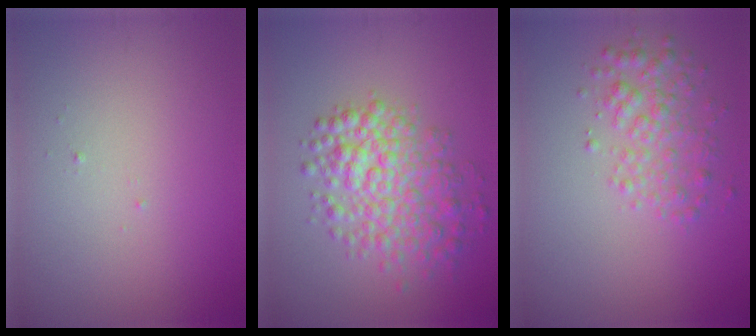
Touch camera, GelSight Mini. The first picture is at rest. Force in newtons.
{"total": 5.9, "press": 5.9, "slide": 0.2}
{"total": 3.0, "press": 3.0, "slide": 0.0}